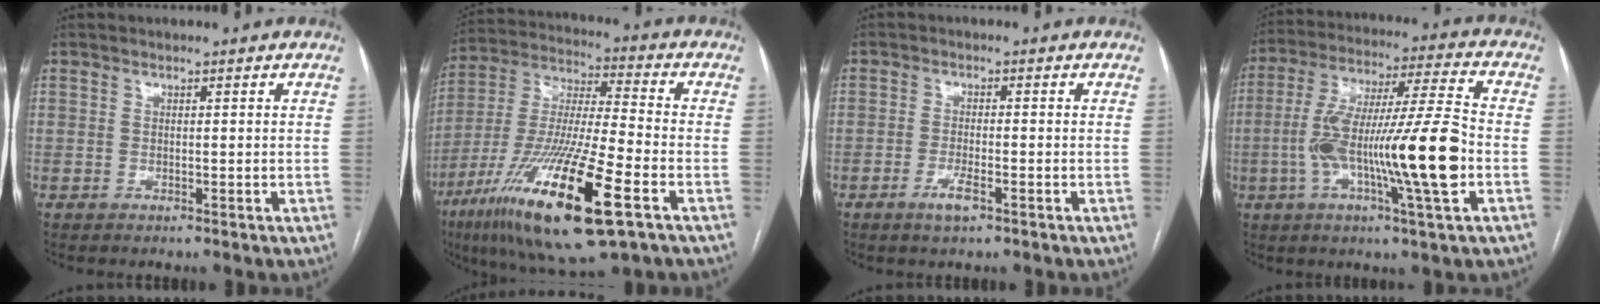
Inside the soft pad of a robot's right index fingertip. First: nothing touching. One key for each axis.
{"total": 22.8, "fx": -10.5, "fy": 2.8, "fz": 20.1, "tx": -0.403, "ty": -0.043, "tz": -0.184}
{"total": 3.2, "fx": -1.8, "fy": 0.6, "fz": 2.6, "tx": -0.053, "ty": -0.003, "tz": -0.032}
{"total": 18.5, "fx": -3.9, "fy": 0.4, "fz": 18.0, "tx": -0.328, "ty": 0.000, "tz": -0.070}